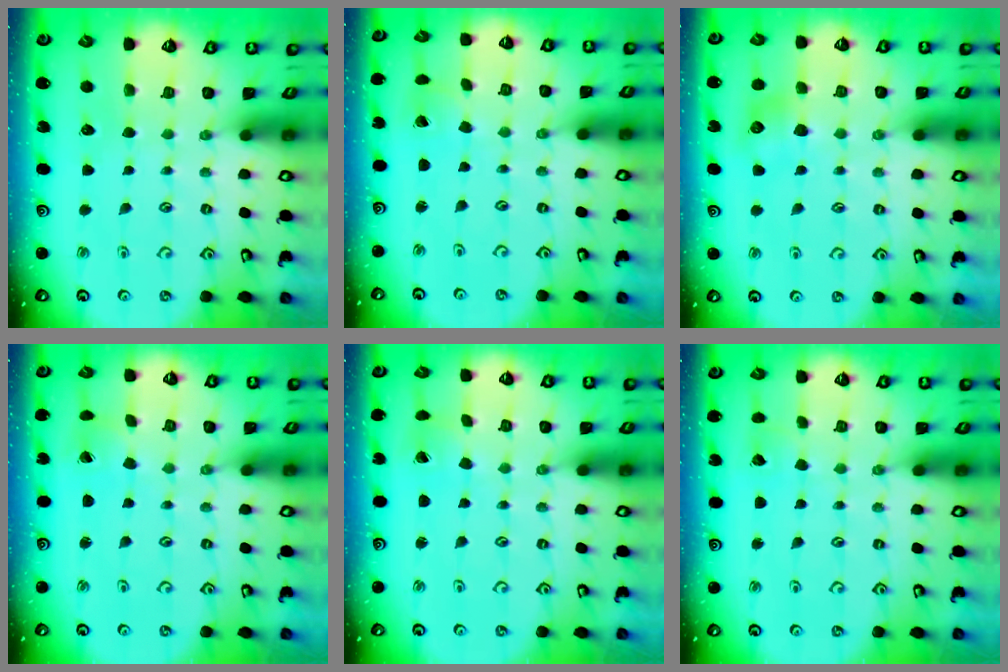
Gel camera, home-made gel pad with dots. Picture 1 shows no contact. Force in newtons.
{"total": 2.1, "press": 2.1, "slide": 0.1}
{"total": 6.5, "press": 6.4, "slide": 0.6}
{"total": 1.5, "press": 1.5, "slide": 0.1}
{"total": 0.9, "press": 0.9, "slide": 0.3}
{"total": 3.3, "press": 3.3, "slide": 0.4}